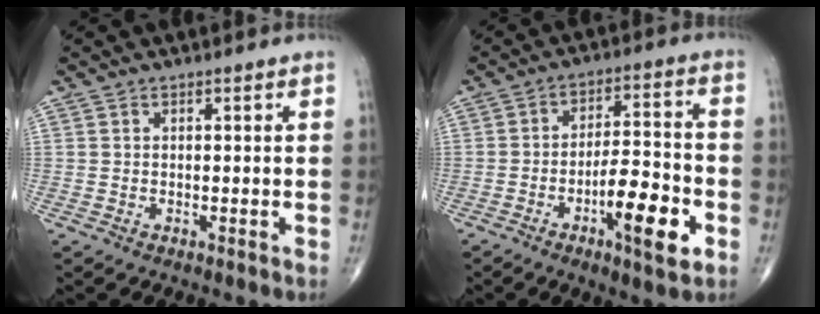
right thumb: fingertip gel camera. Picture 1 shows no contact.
{"total": 12.1, "force": [-4.6, 3.4, 10.7], "torque": [-0.158, 0.025, -0.074]}